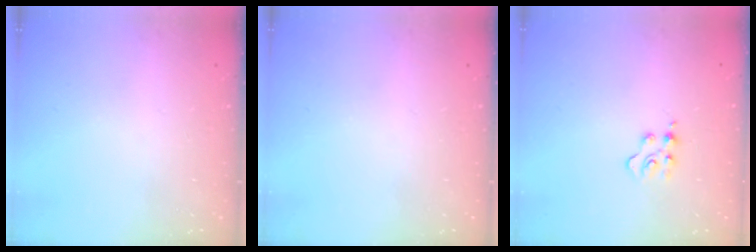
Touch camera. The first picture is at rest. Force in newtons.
{"total": 0.0}
{"total": 4.7, "press": 4.7, "slide": 0.5}